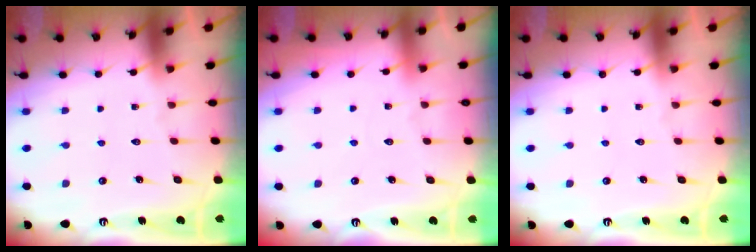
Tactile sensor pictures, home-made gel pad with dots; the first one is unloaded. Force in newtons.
{"total": 2.1, "press": 2.1, "slide": 0.2}
{"total": 0.0}